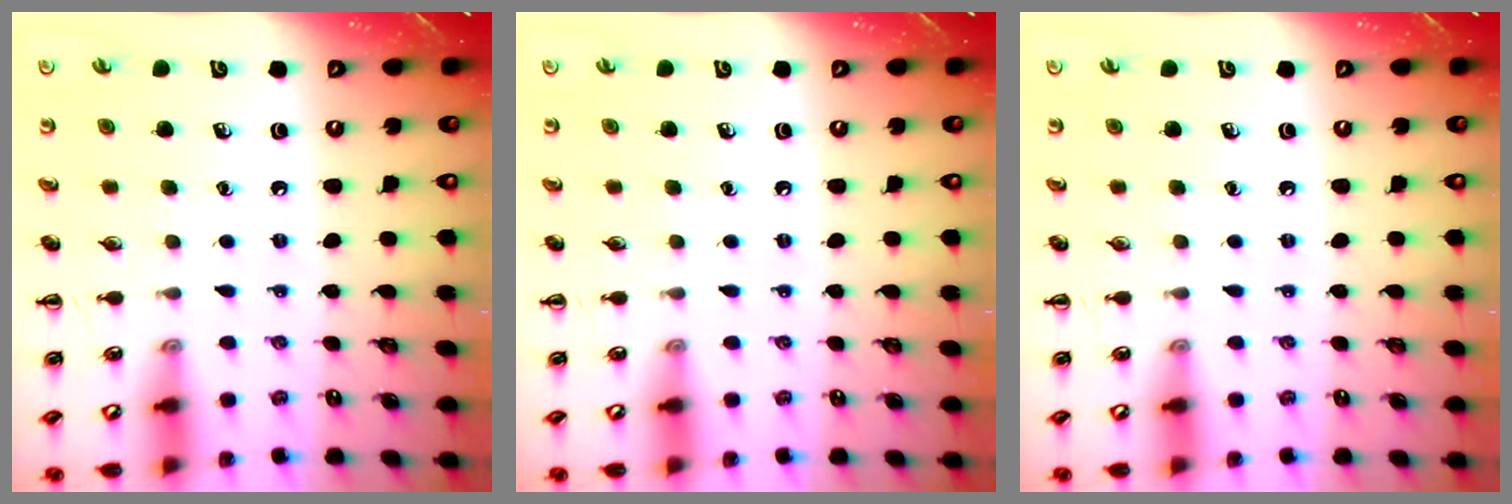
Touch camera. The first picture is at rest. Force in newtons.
{"total": 0.0}
{"total": 0.0}